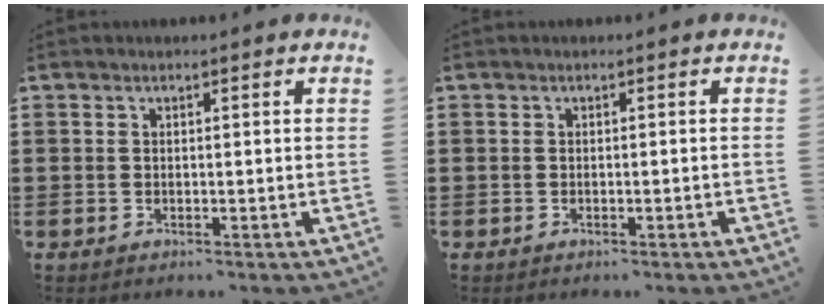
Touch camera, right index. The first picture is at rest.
{"total": 0.6, "force": [-0.5, 0.0, 0.3], "torque": [-0.006, -0.002, -0.009]}